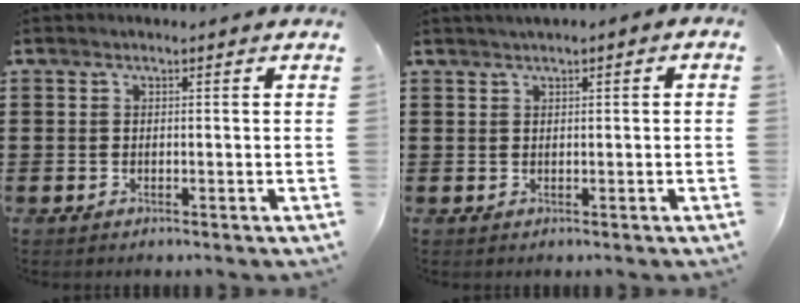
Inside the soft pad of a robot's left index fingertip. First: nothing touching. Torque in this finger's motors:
{"motor_torque": [1.29, -0.85, 0.55, 0.16]}